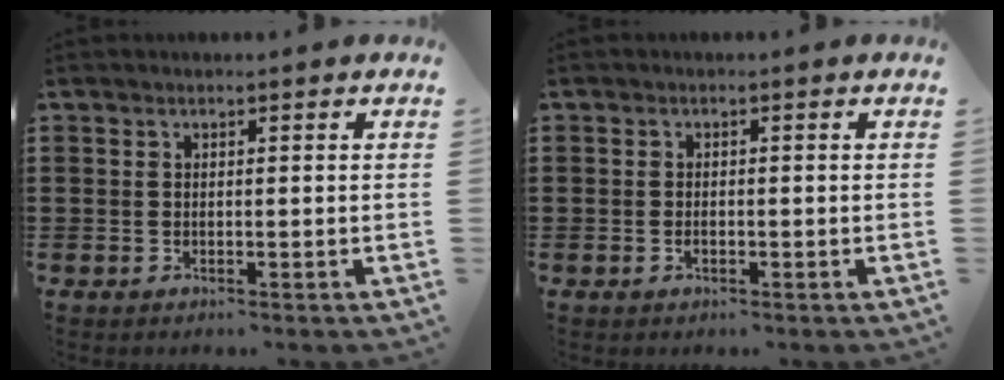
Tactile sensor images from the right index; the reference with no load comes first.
{"total": 0.9, "force": [-0.5, 0.5, 0.6], "torque": [-0.013, -0.003, -0.008]}